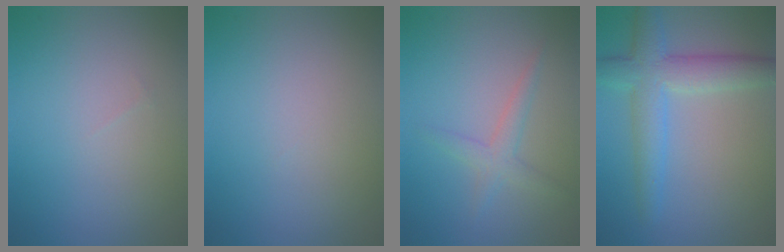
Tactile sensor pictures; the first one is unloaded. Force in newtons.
{"total": 0.0}
{"total": 1.9, "press": 1.9, "slide": 0.0}
{"total": 5.3, "press": 5.3, "slide": 0.1}